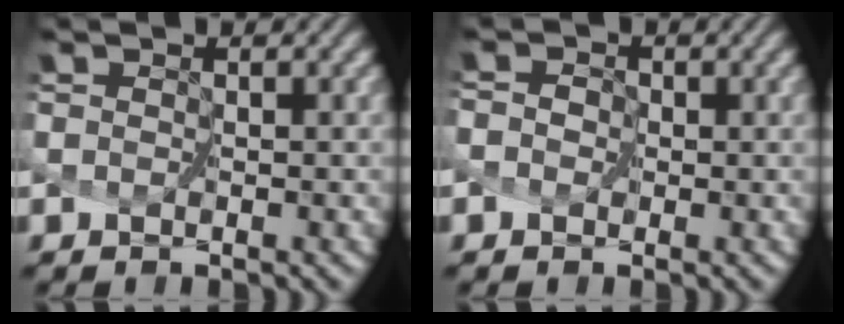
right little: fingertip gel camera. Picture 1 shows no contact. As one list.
[{"total": 1.8, "force": [-0.3, 1.4, 1.0], "torque": [-0.016, 0.007, -0.013]}]